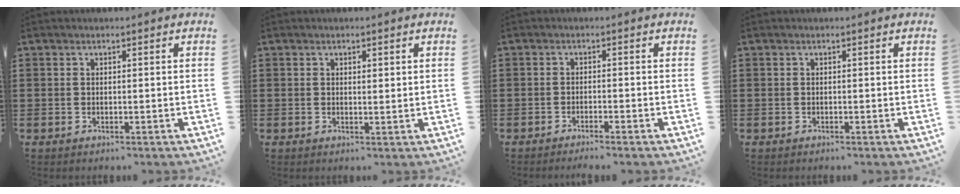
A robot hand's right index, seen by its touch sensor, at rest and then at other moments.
{"total": 0.8, "force": [0.5, 0.4, 0.4], "torque": [-0.009, 0.004, 0.009]}
{"total": 1.3, "force": [-1.2, -0.3, 0.4], "torque": [-0.008, 0.001, -0.024]}
{"total": 0.0}